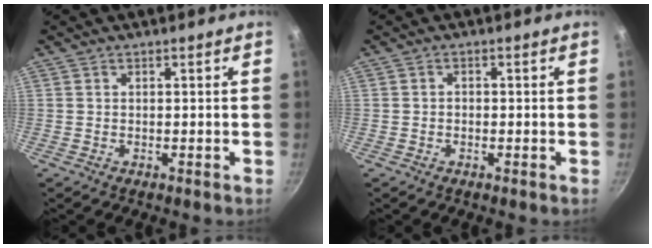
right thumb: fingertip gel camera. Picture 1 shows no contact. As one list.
[{"total": 0.9, "force": [-0.4, 0.7, 0.3], "torque": [-0.005, 0.003, -0.007]}]